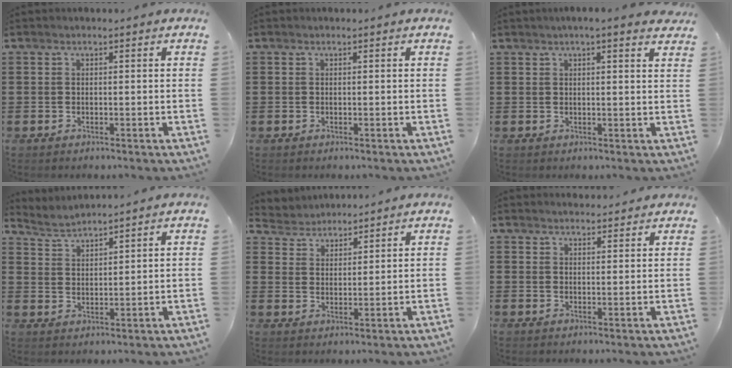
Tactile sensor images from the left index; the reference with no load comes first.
{"total": 0.0}
{"total": 2.3, "force": [1.8, 0.0, 1.3], "torque": [-0.031, 0.003, 0.033]}
{"total": 2.7, "force": [2.7, 0.1, 0.0], "torque": [-0.011, -0.012, 0.050]}
{"total": 3.6, "force": [3.4, 1.0, -0.6], "torque": [-0.005, -0.013, 0.063]}
{"total": 2.0, "force": [2.0, 0.3, 0.0], "torque": [-0.005, 0.001, 0.039]}